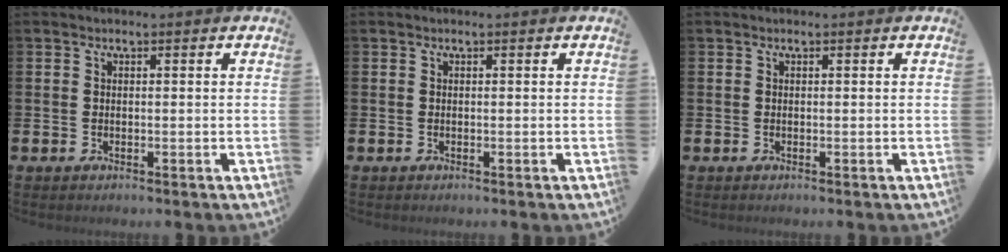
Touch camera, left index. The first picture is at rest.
{"total": 0.0}
{"total": 0.0}